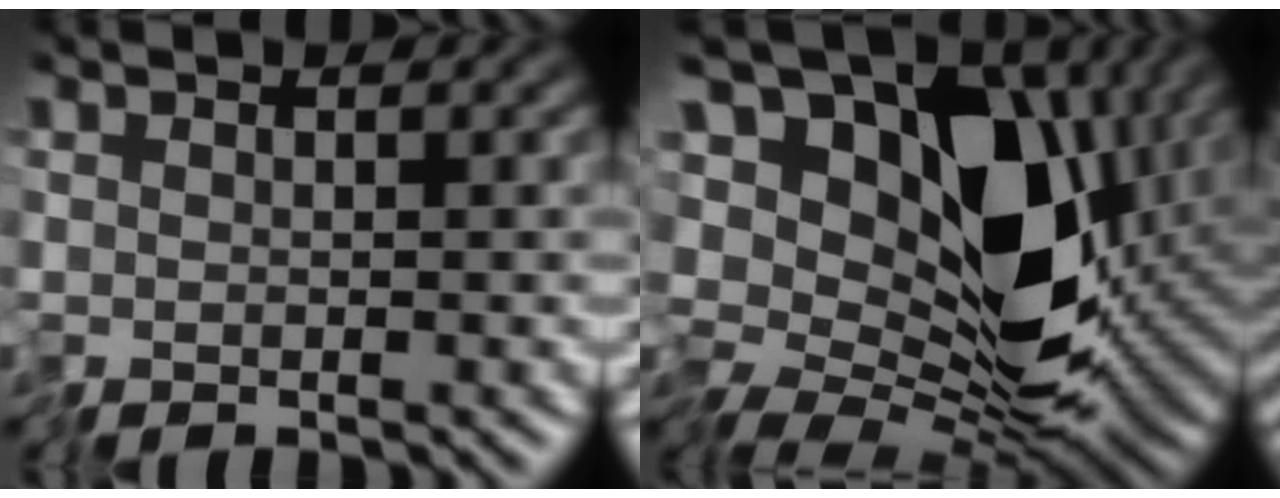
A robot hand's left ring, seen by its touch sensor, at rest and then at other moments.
{"total": 15.2, "force": [2.4, 9.7, 11.5], "torque": [-0.203, 0.013, 0.037]}